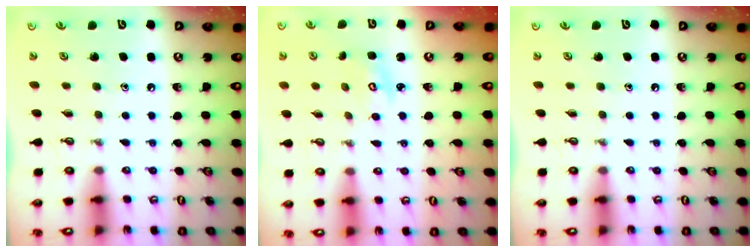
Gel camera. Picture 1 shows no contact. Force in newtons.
{"total": 3.3, "press": 3.3, "slide": 0.4}
{"total": 0.0}